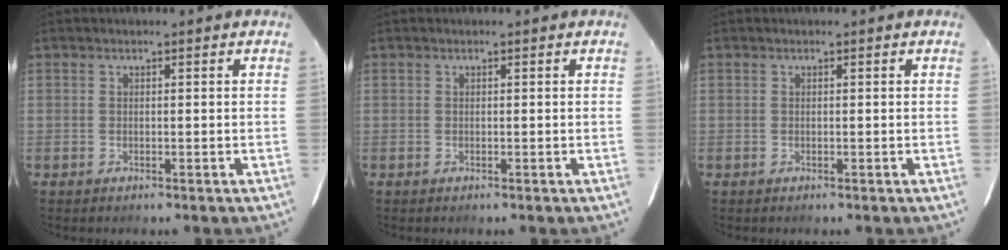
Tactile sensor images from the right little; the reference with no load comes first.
{"total": 0.0}
{"total": 0.0}